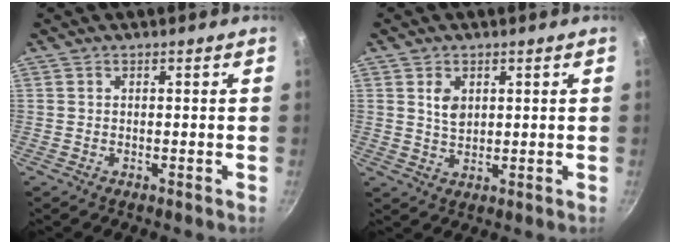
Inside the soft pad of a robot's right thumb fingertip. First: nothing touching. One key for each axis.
{"total": 3.7, "fx": 1.3, "fy": 2.5, "fz": 2.4, "tx": -0.029, "ty": -0.011, "tz": 0.026}